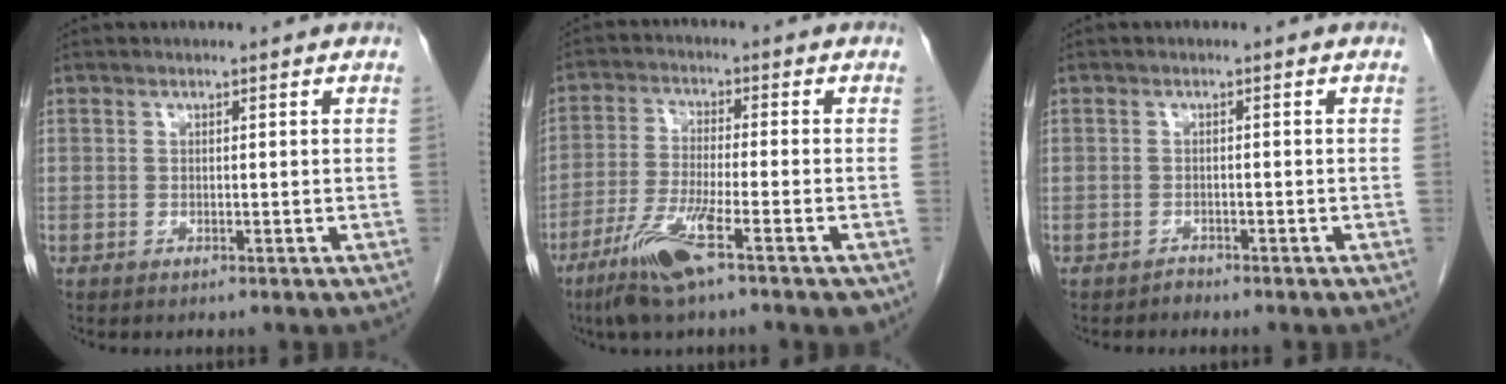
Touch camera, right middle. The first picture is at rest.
{"total": 9.5, "force": [-5.6, 0.3, 7.7], "torque": [-0.156, -0.022, -0.103]}
{"total": 0.7, "force": [-0.7, 0.2, -0.2], "torque": [0.004, 0.000, -0.013]}